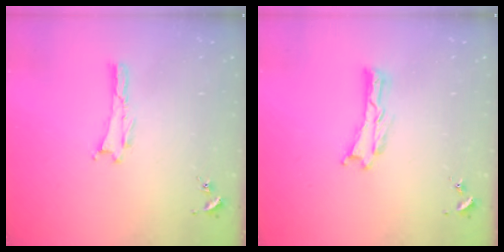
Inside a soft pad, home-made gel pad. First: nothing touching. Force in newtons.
{"total": 0.0}